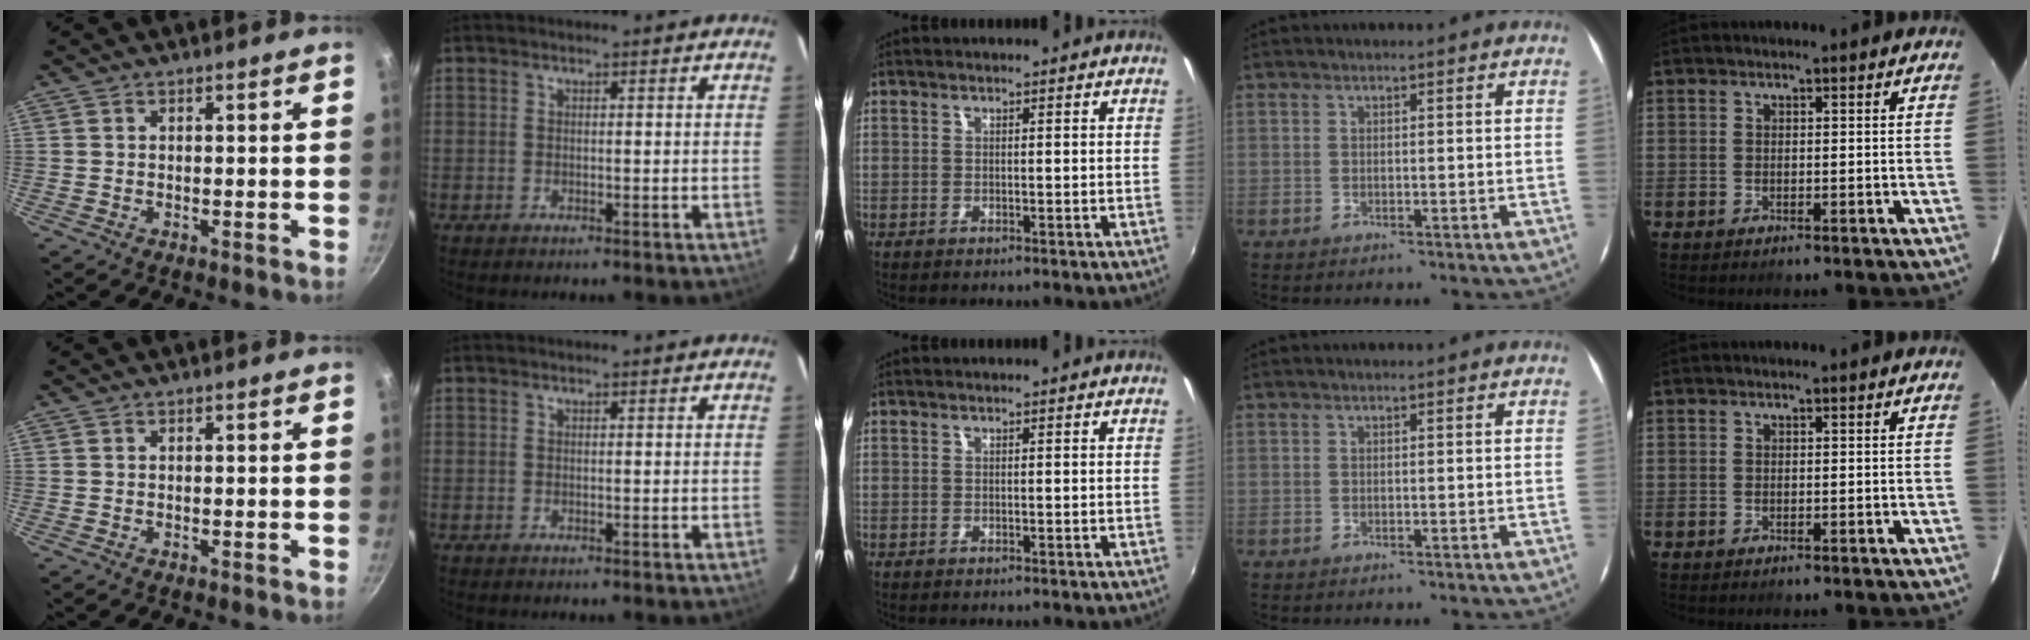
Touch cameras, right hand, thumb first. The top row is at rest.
{}